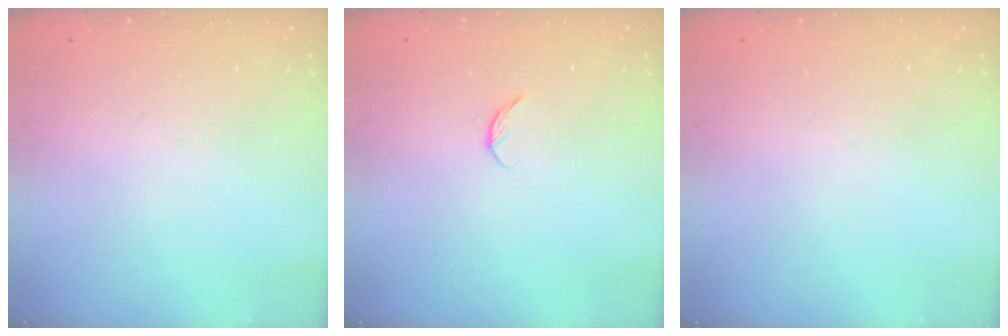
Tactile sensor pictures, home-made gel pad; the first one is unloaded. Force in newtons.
{"total": 3.7, "press": 3.6, "slide": 0.4}
{"total": 0.0}